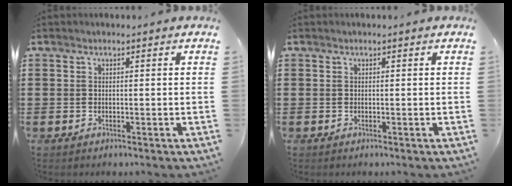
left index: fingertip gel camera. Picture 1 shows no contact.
{"total": 0.0}